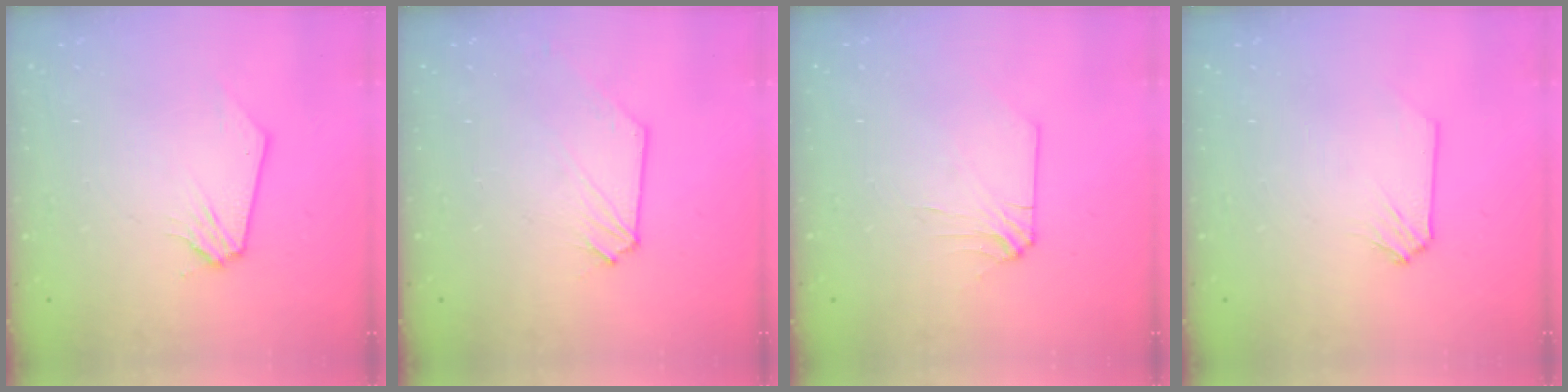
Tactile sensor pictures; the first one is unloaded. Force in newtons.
{"total": 0.0}
{"total": 3.2, "press": 3.2, "slide": 0.8}
{"total": 0.0}